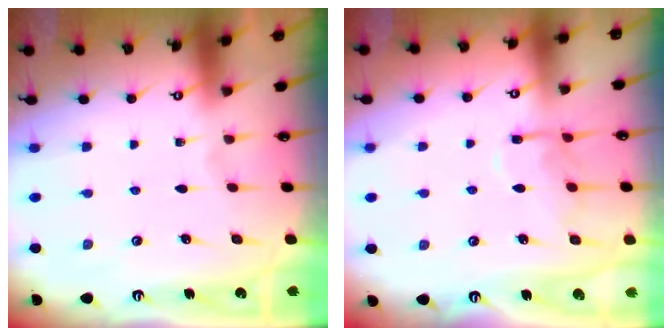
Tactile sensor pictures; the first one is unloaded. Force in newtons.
{"total": 10.9, "press": 10.8, "slide": 0.8}